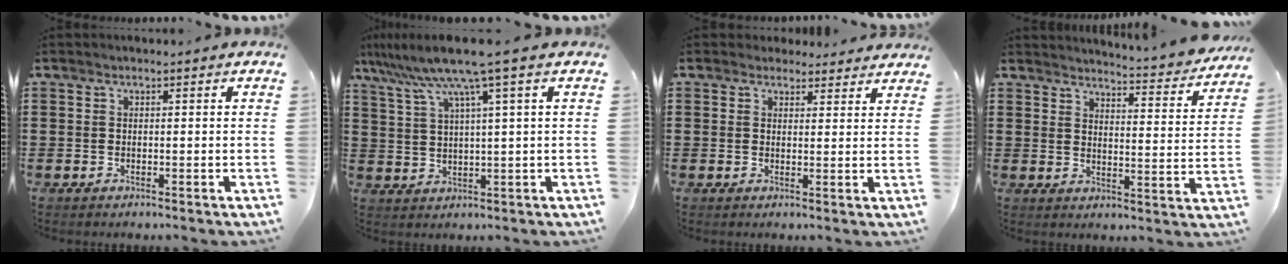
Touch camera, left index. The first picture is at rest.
{"total": 7.9, "force": [4.8, -0.6, 6.2], "torque": [-0.143, -0.024, 0.076]}
{"total": 2.6, "force": [2.3, 1.2, 0.1], "torque": [-0.003, -0.002, 0.043]}
{"total": 4.1, "force": [3.9, -0.6, 0.8], "torque": [-0.021, -0.042, 0.060]}